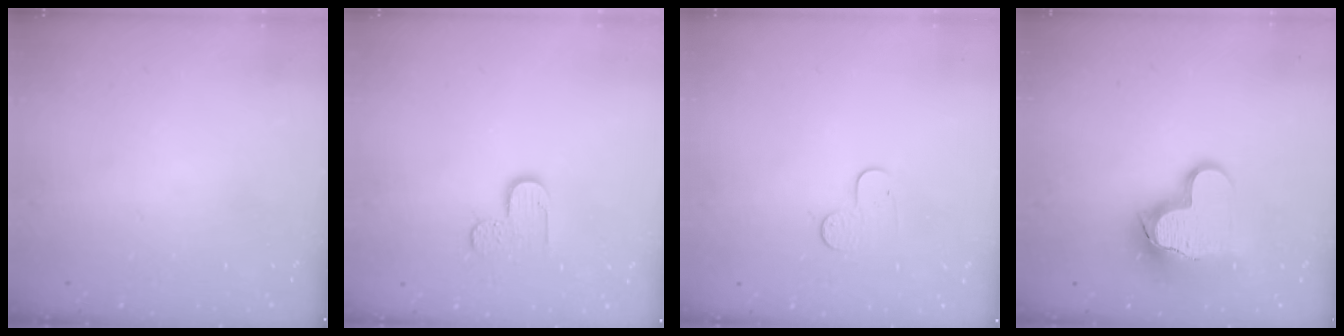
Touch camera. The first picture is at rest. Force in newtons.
{"total": 4.9, "press": 4.9, "slide": 0.2}
{"total": 5.9, "press": 5.9, "slide": 0.4}
{"total": 14.3, "press": 14.3, "slide": 1.1}